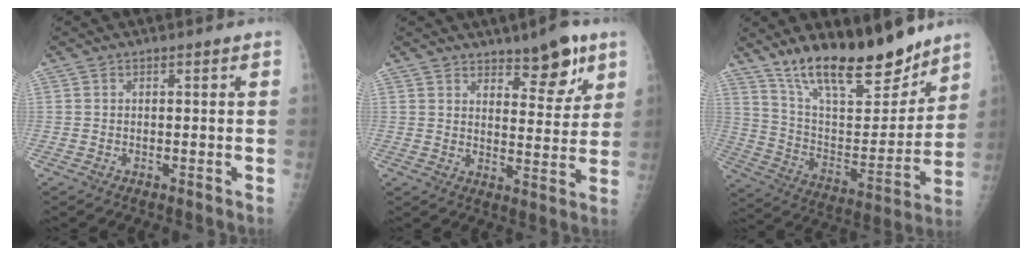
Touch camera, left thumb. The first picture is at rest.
{"total": 9.1, "force": [6.1, 3.5, 5.8], "torque": [-0.054, -0.041, 0.091]}
{"total": 21.6, "force": [16.7, 7.0, 11.9], "torque": [-0.150, -0.096, 0.283]}